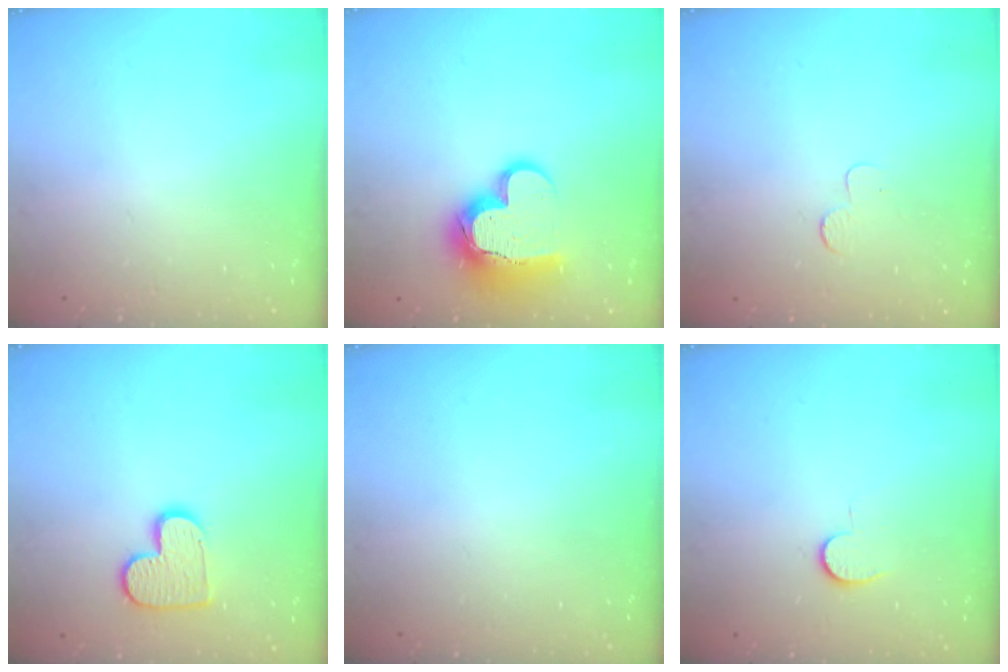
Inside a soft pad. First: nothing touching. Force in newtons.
{"total": 15.5, "press": 15.4, "slide": 1.8}
{"total": 2.3, "press": 2.3, "slide": 0.2}
{"total": 11.4, "press": 11.3, "slide": 0.6}
{"total": 0.0}
{"total": 4.0, "press": 4.0, "slide": 0.4}